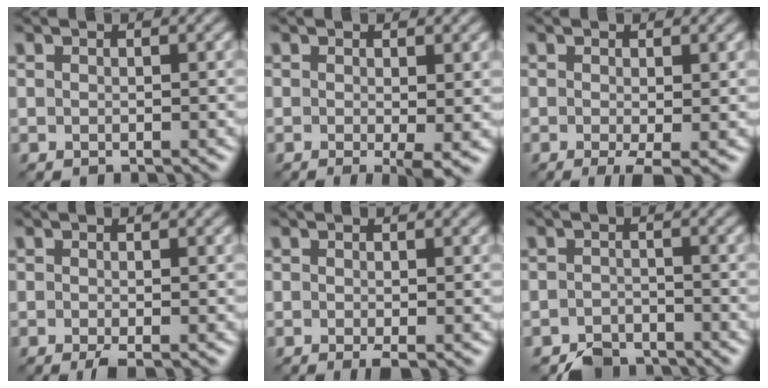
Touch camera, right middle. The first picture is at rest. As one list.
[{"total": 2.8, "force": [-0.5, 0.4, 2.8], "torque": [-0.044, -0.011, -0.008]}, {"total": 2.3, "force": [-0.6, 0.3, 2.2], "torque": [-0.041, -0.009, -0.012]}, {"total": 1.4, "force": [-0.7, 0.1, 1.2], "torque": [-0.026, -0.005, -0.016]}, {"total": 1.3, "force": [-0.5, 0.1, 1.2], "torque": [-0.023, -0.006, -0.009]}, {"total": 2.8, "force": [-2.5, 1.2, 0.5], "torque": [-0.005, 0.002, -0.051]}]